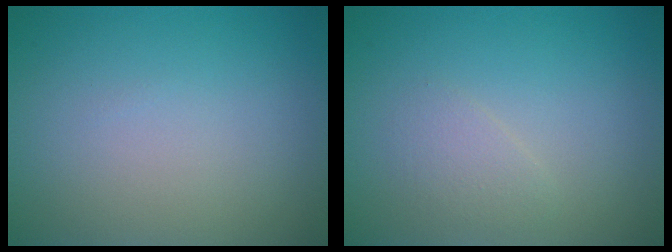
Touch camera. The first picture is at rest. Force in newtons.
{"total": 1.4, "press": 1.4, "slide": 0.0}